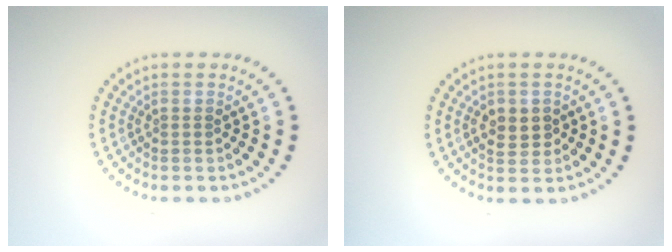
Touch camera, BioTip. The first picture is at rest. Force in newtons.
{"total": 2.1, "press": 2.1, "slide": 0.2}